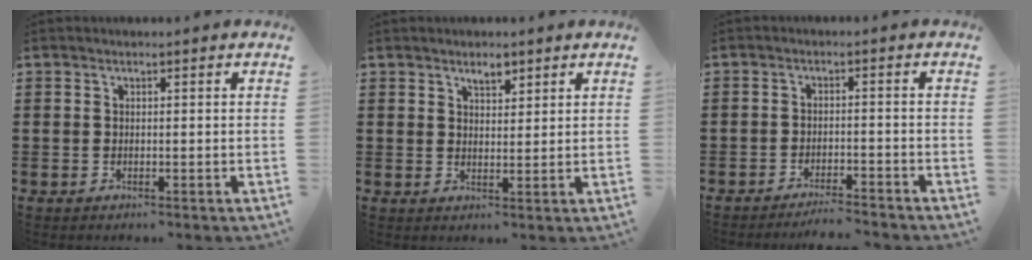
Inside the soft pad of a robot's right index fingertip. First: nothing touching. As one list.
[{"total": 2.5, "force": [1.9, 1.0, 1.2], "torque": [-0.019, 0.000, 0.034]}, {"total": 3.0, "force": [-3.0, -0.3, 0.6], "torque": [-0.014, -0.004, -0.061]}]